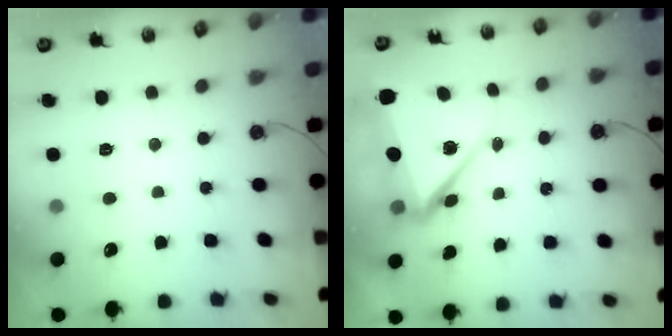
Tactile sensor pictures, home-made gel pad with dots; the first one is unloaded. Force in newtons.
{"total": 8.0, "press": 7.9, "slide": 1.3}